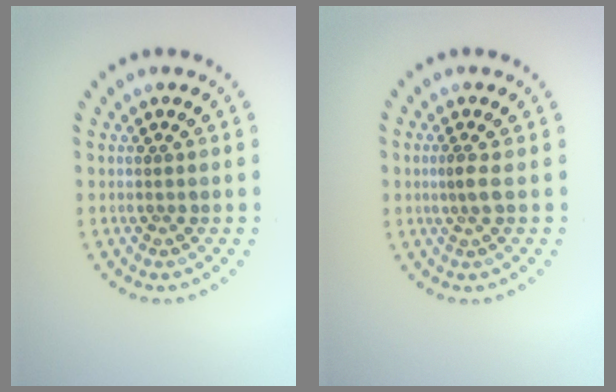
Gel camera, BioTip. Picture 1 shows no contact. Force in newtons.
{"total": 1.1, "press": 0.8, "slide": 0.8}